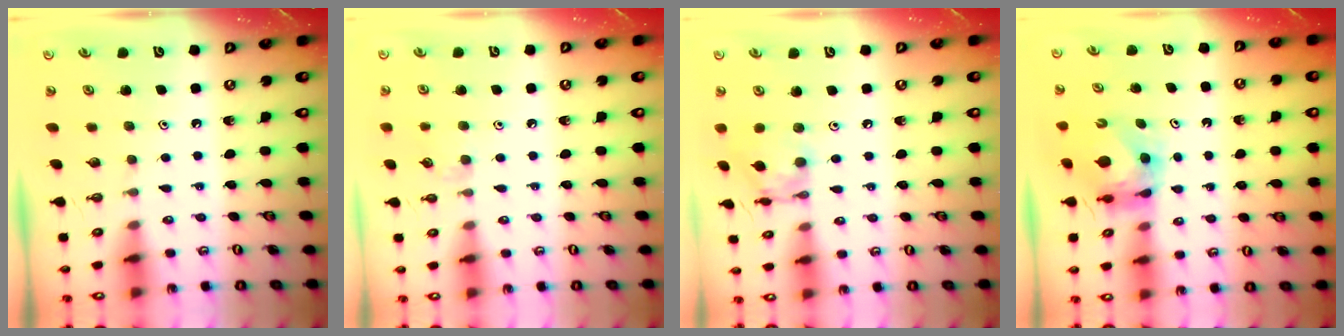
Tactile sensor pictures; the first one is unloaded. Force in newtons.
{"total": 4.0, "press": 4.0, "slide": 0.5}
{"total": 11.4, "press": 11.4, "slide": 0.9}
{"total": 5.6, "press": 5.6, "slide": 0.5}